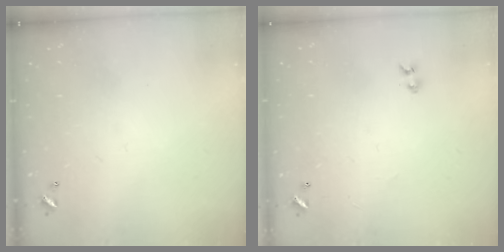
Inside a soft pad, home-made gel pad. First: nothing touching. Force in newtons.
{"total": 1.3, "press": 1.1, "slide": 0.7}